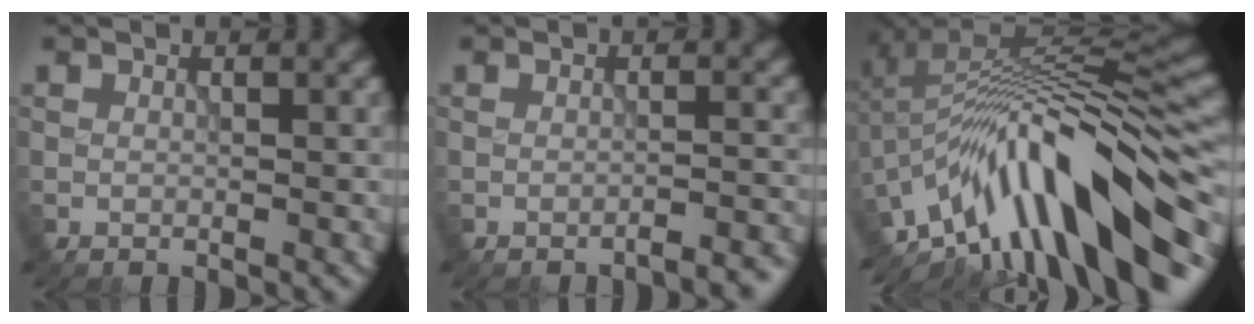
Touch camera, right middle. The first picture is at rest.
{"total": 2.3, "force": [-2.0, 0.5, 1.1], "torque": [-0.007, 0.005, -0.030]}
{"total": 14.1, "force": [-6.2, 3.8, 12.1], "torque": [-0.201, 0.030, -0.091]}